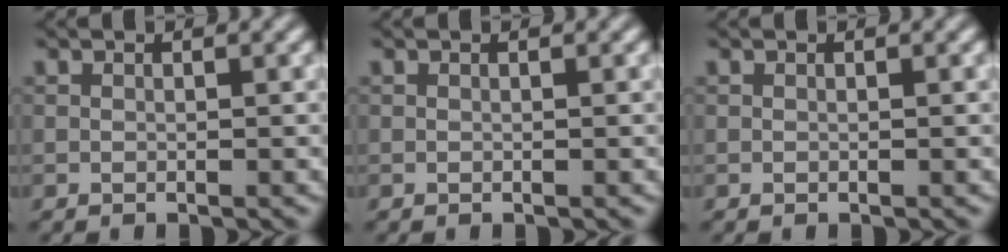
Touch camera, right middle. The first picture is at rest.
{"total": 0.0}
{"total": 0.0}